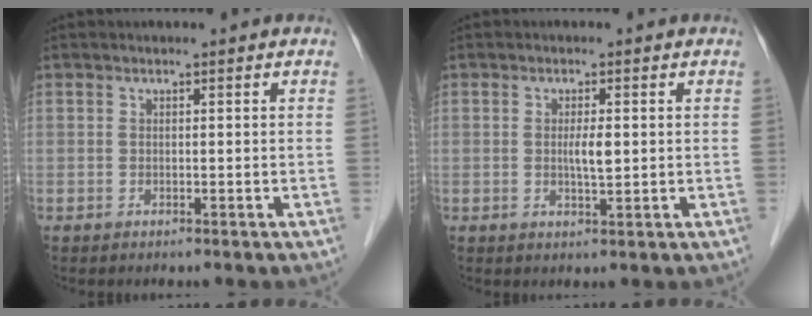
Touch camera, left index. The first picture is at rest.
{"total": 2.4, "force": [0.0, 0.4, 2.4], "torque": [-0.044, -0.006, 0.000]}